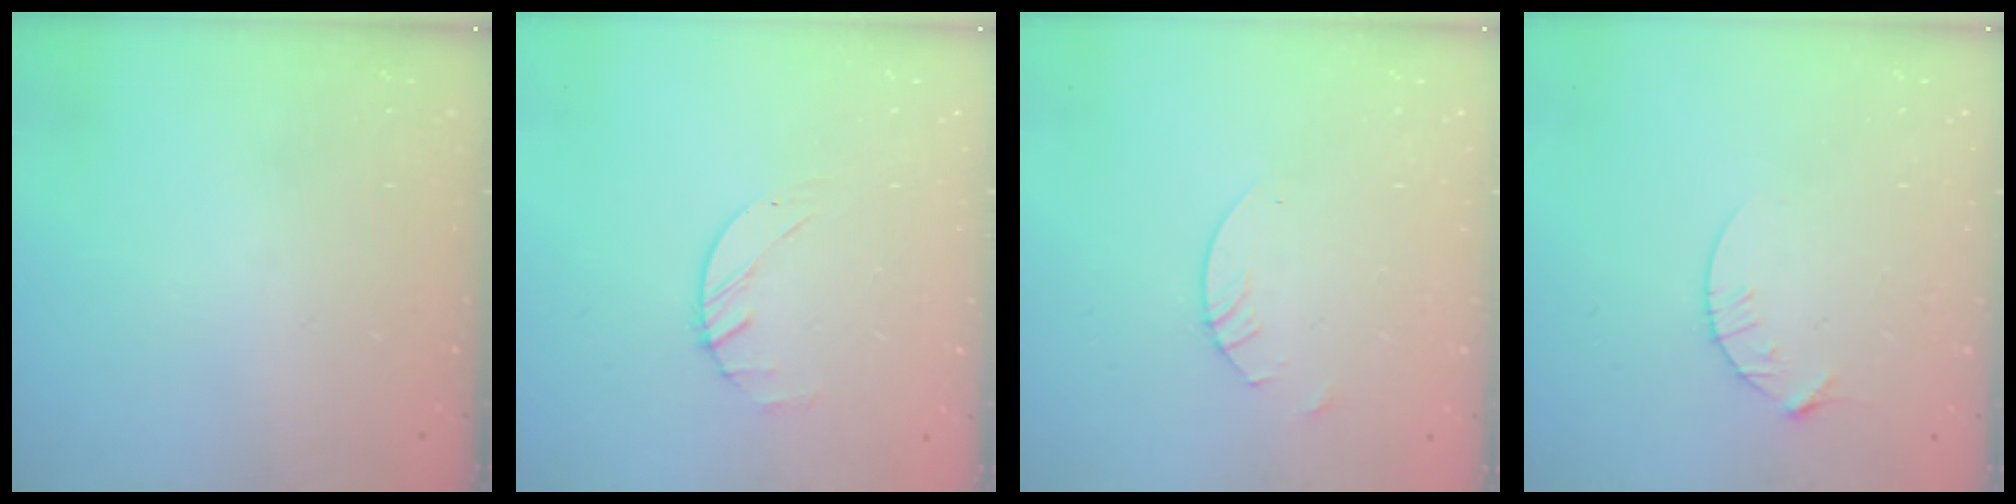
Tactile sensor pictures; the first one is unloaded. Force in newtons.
{"total": 1.4, "press": 1.3, "slide": 0.2}
{"total": 2.4, "press": 2.4, "slide": 0.1}
{"total": 4.8, "press": 4.8, "slide": 0.6}